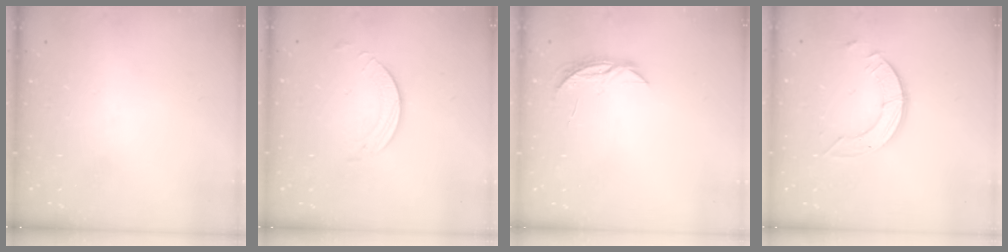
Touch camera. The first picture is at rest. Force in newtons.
{"total": 1.9, "press": 1.9, "slide": 0.2}
{"total": 4.8, "press": 4.7, "slide": 0.5}
{"total": 4.2, "press": 4.2, "slide": 0.2}